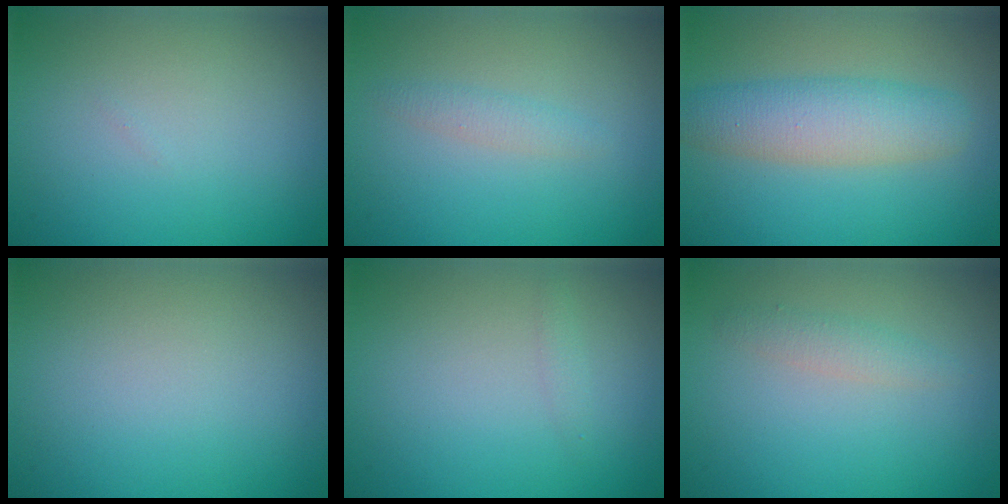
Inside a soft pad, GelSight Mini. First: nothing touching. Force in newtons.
{"total": 1.2, "press": 1.2, "slide": 0.0}
{"total": 4.8, "press": 4.8, "slide": 0.2}
{"total": 0.0}
{"total": 0.6, "press": 0.6, "slide": 0.0}
{"total": 1.4, "press": 1.4, "slide": 0.1}